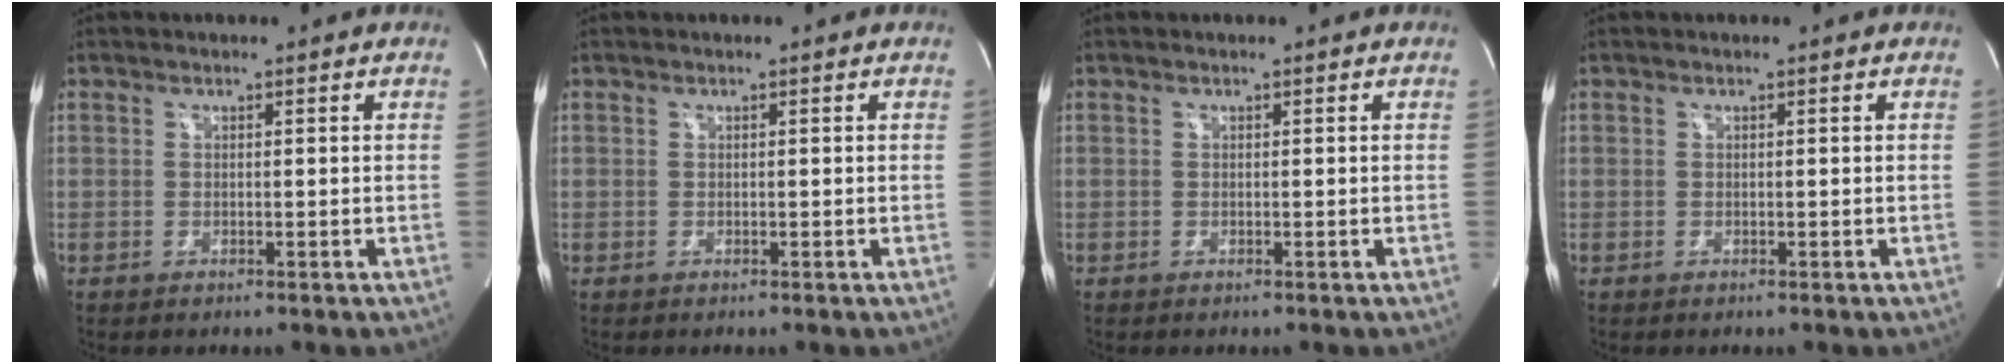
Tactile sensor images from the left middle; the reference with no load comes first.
{"total": 0.0}
{"total": 0.0}
{"total": 0.0}